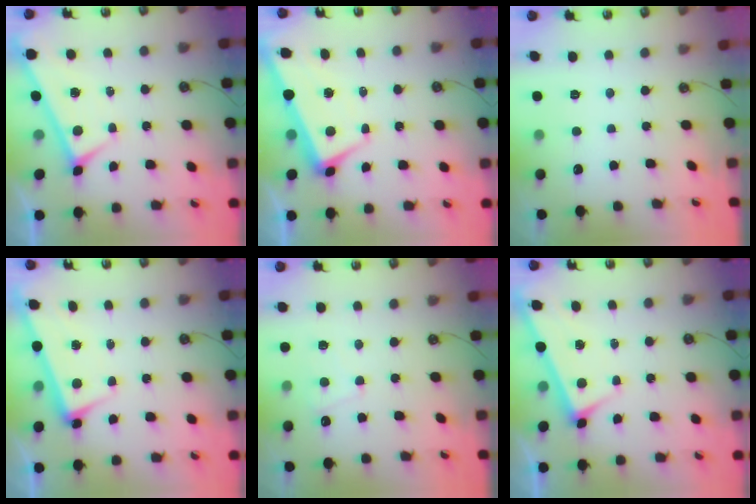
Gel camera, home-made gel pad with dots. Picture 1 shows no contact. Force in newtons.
{"total": 0.8, "press": 0.3, "slide": 0.8}
{"total": 0.0}
{"total": 2.7, "press": 2.6, "slide": 0.8}
{"total": 0.9, "press": 0.8, "slide": 0.5}
{"total": 3.1, "press": 3.1, "slide": 0.1}